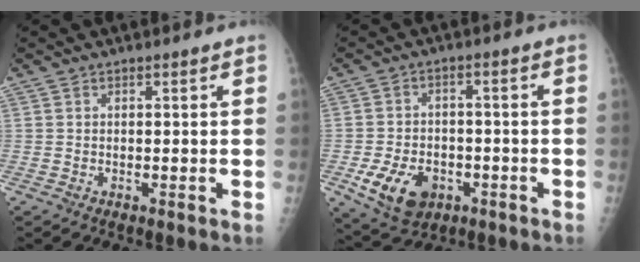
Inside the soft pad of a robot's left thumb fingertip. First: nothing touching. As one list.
[{"total": 10.4, "force": [-4.2, 7.3, 6.1], "torque": [-0.094, 0.017, -0.060]}]